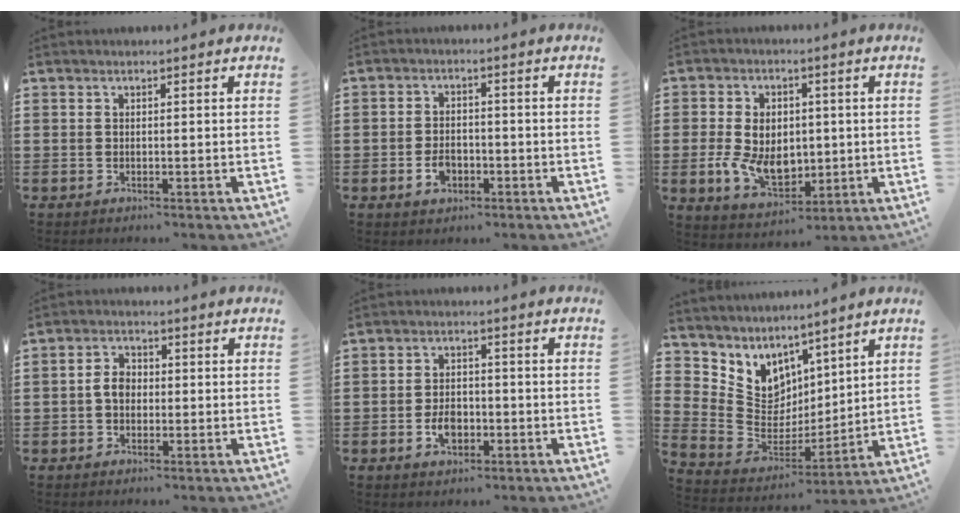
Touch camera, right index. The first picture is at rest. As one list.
[{"total": 3.3, "force": [-1.4, 2.3, 2.0], "torque": [-0.040, 0.004, -0.026]}, {"total": 8.4, "force": [-0.5, 5.9, 5.9], "torque": [-0.124, 0.008, -0.010]}, {"total": 3.3, "force": [-0.3, 2.3, 2.3], "torque": [-0.048, 0.007, -0.008]}, {"total": 3.9, "force": [-1.4, 2.6, 2.5], "torque": [-0.056, 0.000, -0.026]}, {"total": 6.8, "force": [4.1, 5.4, 0.9], "torque": [-0.068, -0.047, 0.079]}]